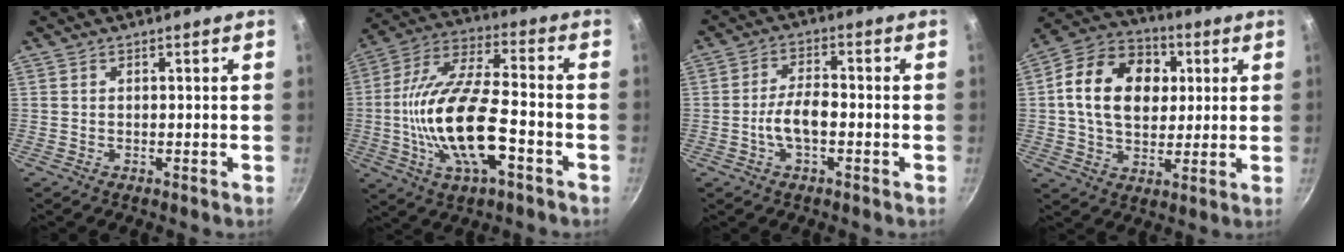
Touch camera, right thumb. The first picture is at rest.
{"total": 19.8, "force": [-4.9, 7.9, 17.4], "torque": [-0.333, 0.029, -0.099]}
{"total": 6.3, "force": [-1.6, 2.9, 5.4], "torque": [-0.095, 0.026, -0.035]}
{"total": 17.9, "force": [3.3, 13.0, 11.8], "torque": [-0.171, 0.016, 0.043]}